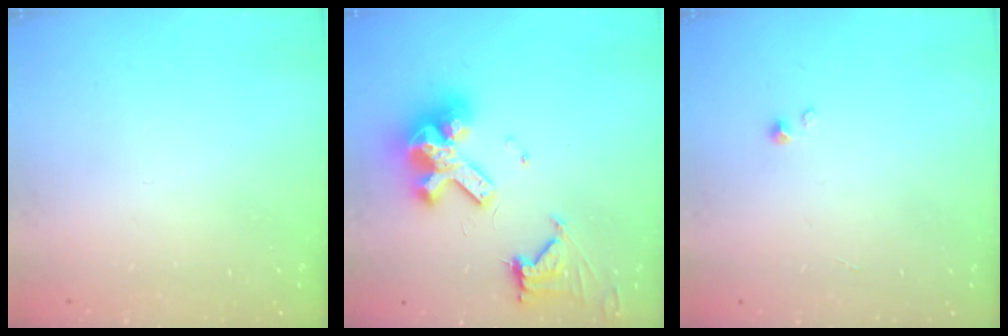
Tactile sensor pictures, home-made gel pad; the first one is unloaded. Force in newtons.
{"total": 15.0, "press": 14.9, "slide": 1.9}
{"total": 0.0}